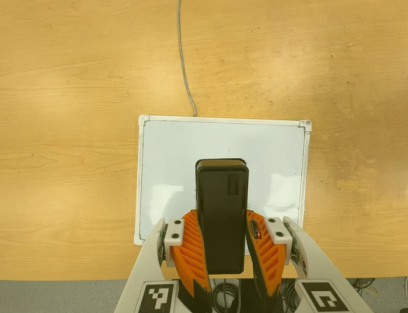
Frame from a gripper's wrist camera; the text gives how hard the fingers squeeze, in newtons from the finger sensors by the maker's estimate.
{"total": 8.4, "left": 6.7, "right": 10.1}